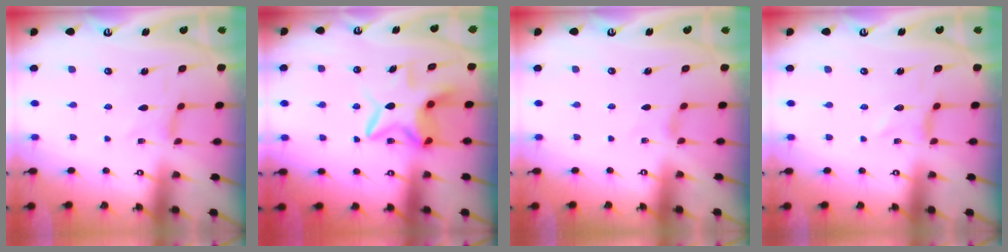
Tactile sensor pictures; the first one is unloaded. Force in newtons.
{"total": 9.8, "press": 9.7, "slide": 1.6}
{"total": 0.6, "press": 0.6, "slide": 0.2}
{"total": 0.0}